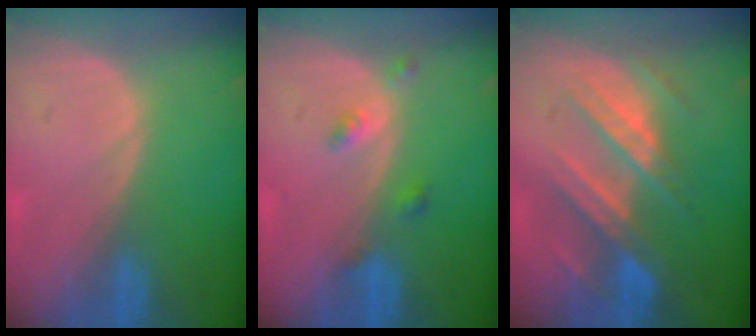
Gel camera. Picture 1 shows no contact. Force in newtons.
{"total": 2.5, "press": 2.5, "slide": 0.2}
{"total": 8.8, "press": 7.9, "slide": 3.7}